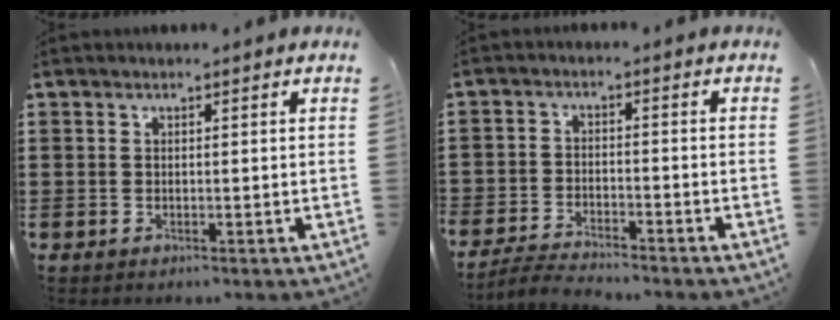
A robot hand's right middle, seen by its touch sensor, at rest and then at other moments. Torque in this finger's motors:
{"motor_torque": [1.52, -0.61, 0.24, 0.12]}